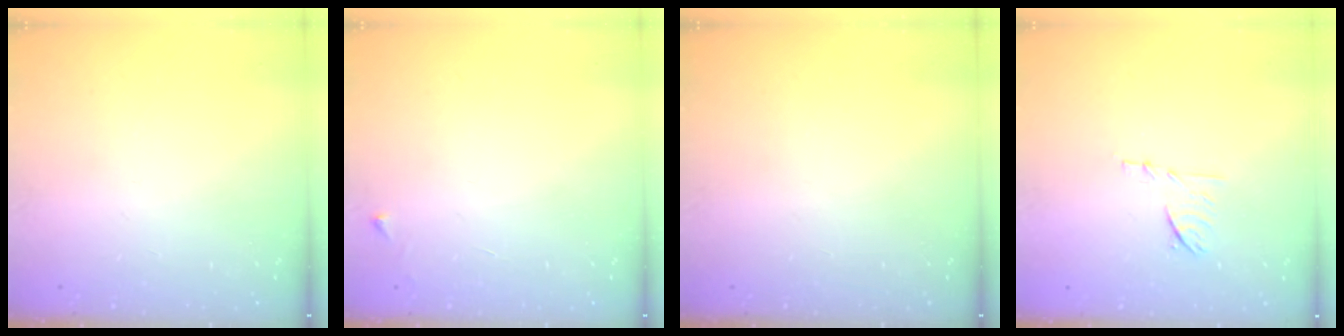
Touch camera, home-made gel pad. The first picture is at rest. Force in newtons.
{"total": 2.6, "press": 2.6, "slide": 0.3}
{"total": 0.0}
{"total": 6.9, "press": 6.8, "slide": 1.0}